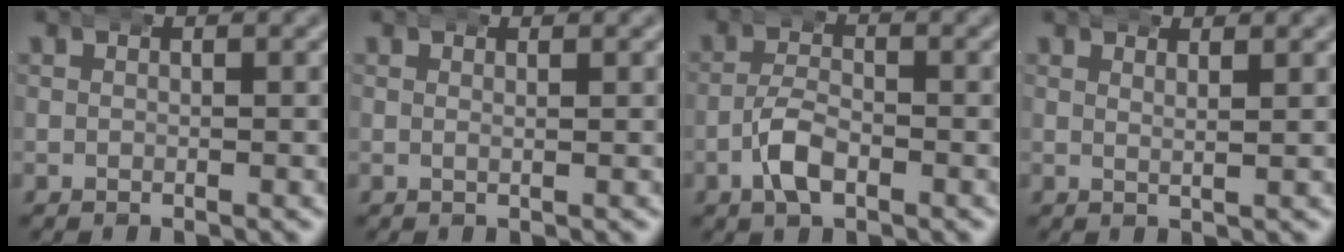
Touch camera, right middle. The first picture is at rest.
{"total": 0.6, "force": [0.5, -0.2, 0.2], "torque": [-0.003, -0.002, 0.006]}
{"total": 2.7, "force": [-1.3, 1.3, 2.0], "torque": [-0.039, -0.001, -0.032]}
{"total": 1.6, "force": [1.4, -0.3, 0.6], "torque": [-0.011, -0.008, 0.024]}